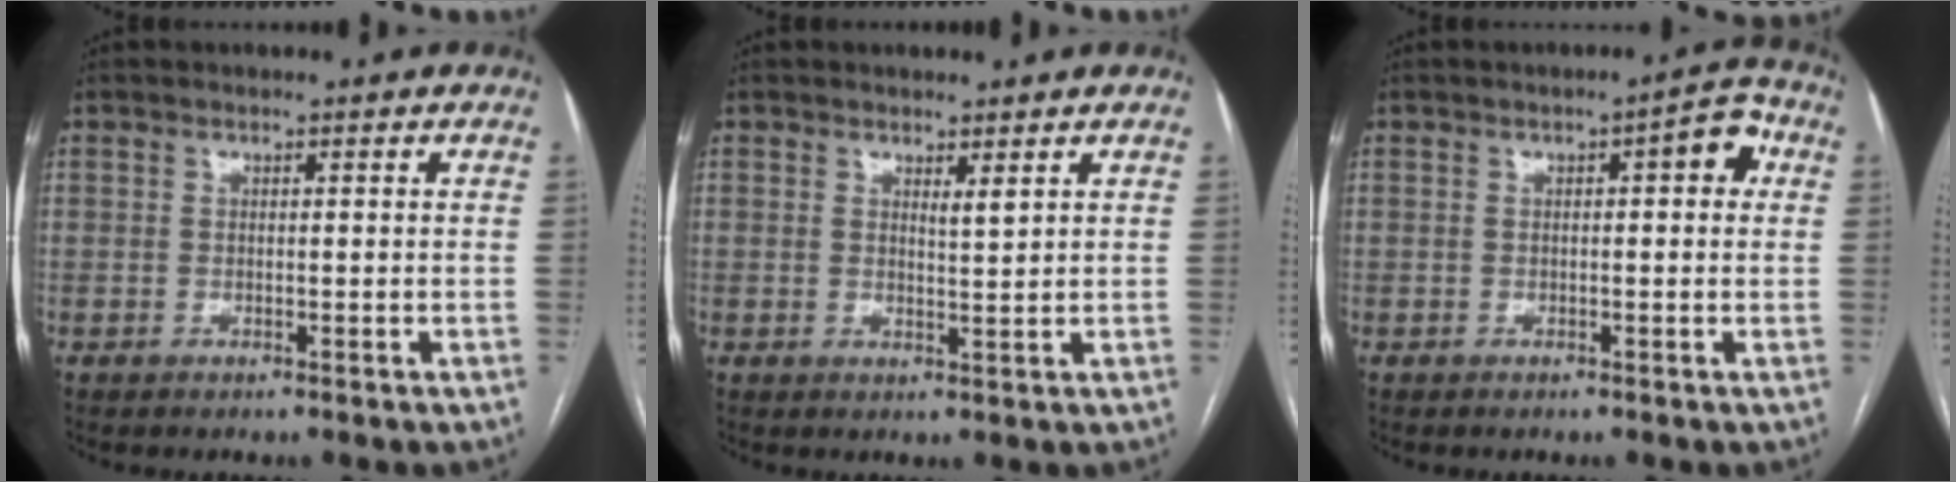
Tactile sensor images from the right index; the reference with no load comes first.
{"total": 1.4, "force": [1.0, 0.0, 1.0], "torque": [-0.019, -0.009, 0.017]}
{"total": 4.2, "force": [0.9, 1.1, 4.0], "torque": [-0.047, 0.015, 0.005]}